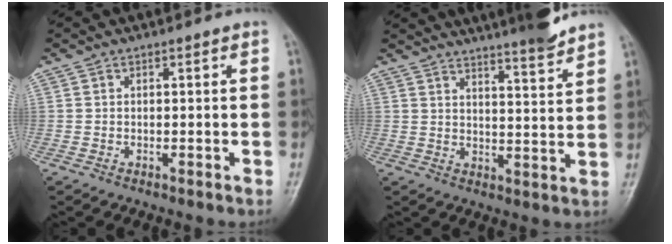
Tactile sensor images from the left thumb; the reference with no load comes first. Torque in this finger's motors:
{"motor_torque": [1.55, -0.37, 1.38, -1.38, 0.05]}